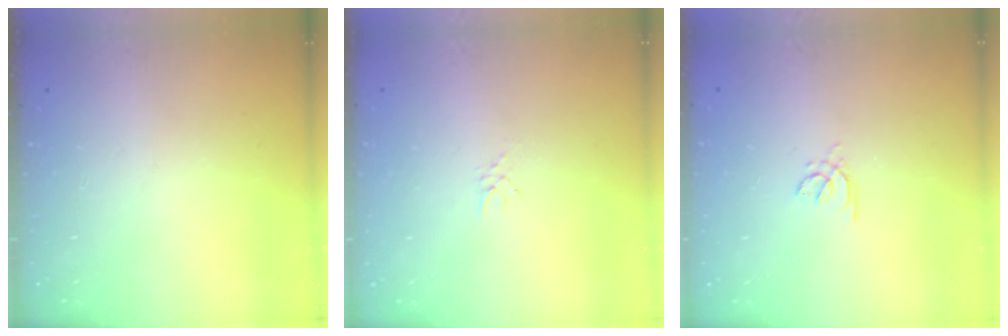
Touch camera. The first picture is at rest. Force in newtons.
{"total": 2.4, "press": 2.4, "slide": 0.4}
{"total": 2.0, "press": 1.9, "slide": 0.5}